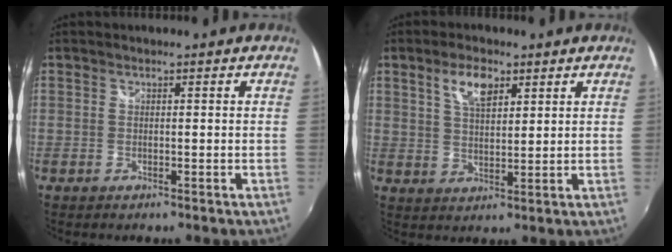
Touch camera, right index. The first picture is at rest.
{"total": 6.1, "force": [3.2, 2.8, 4.3], "torque": [-0.076, 0.008, 0.060]}